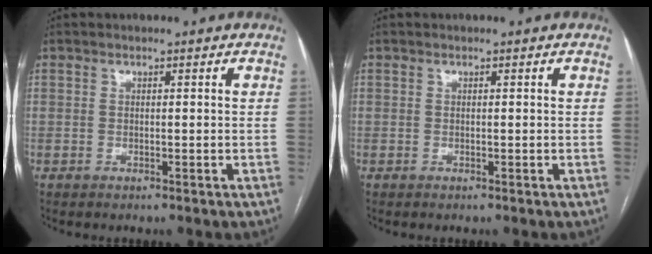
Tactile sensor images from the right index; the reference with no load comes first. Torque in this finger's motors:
{"motor_torque": [0.00, 0.00, 0.00, 0.00]}